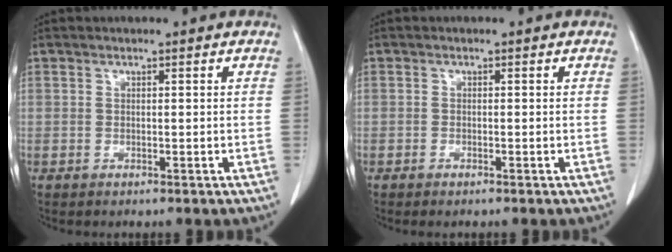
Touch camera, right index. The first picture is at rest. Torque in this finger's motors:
{"motor_torque": [0.17, -0.12, 0.01, 0.01]}